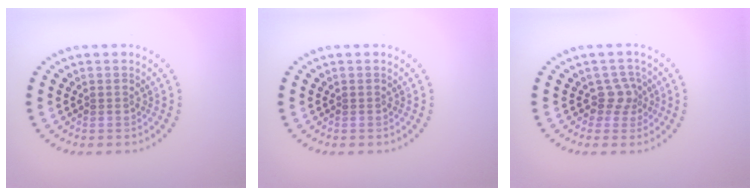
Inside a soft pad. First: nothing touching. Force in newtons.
{"total": 0.0}
{"total": 1.9, "press": 1.4, "slide": 1.4}